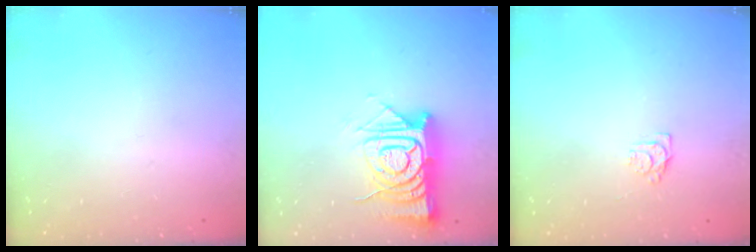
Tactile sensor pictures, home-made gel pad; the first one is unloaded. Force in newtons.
{"total": 15.8, "press": 15.7, "slide": 1.4}
{"total": 4.7, "press": 4.6, "slide": 0.7}